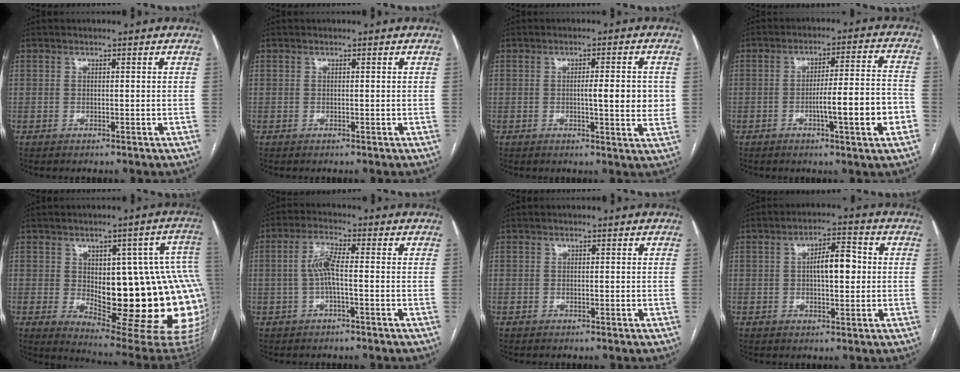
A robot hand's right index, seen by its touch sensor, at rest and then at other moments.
{"total": 0.0}
{"total": 5.9, "force": [0.1, 0.8, 5.8], "torque": [-0.079, -0.004, -0.004]}
{"total": 10.6, "force": [-3.5, 0.3, 10.0], "torque": [-0.150, 0.007, -0.049]}
{"total": 24.8, "force": [-1.0, 7.6, 23.5], "torque": [-0.222, 0.016, 0.015]}
{"total": 4.6, "force": [-0.3, 0.7, 4.6], "torque": [-0.095, 0.012, -0.004]}
{"total": 0.0}
{"total": 6.4, "force": [0.6, 2.2, 5.9], "torque": [-0.096, 0.014, 0.007]}